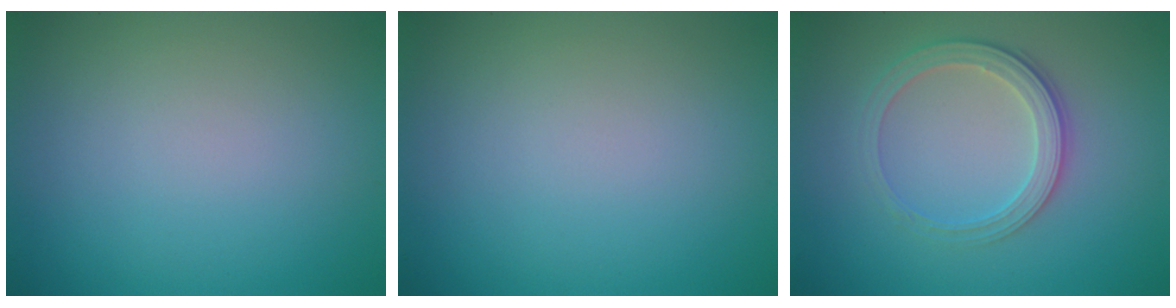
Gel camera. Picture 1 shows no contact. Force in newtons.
{"total": 0.0}
{"total": 2.8, "press": 2.6, "slide": 0.8}